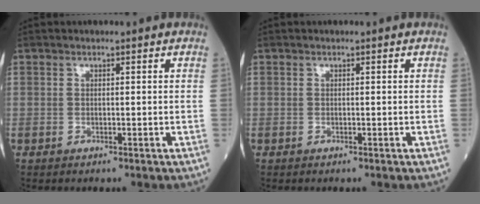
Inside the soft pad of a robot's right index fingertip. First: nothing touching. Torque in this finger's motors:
{"motor_torque": [0.01, 0.00, 0.00, -0.01]}